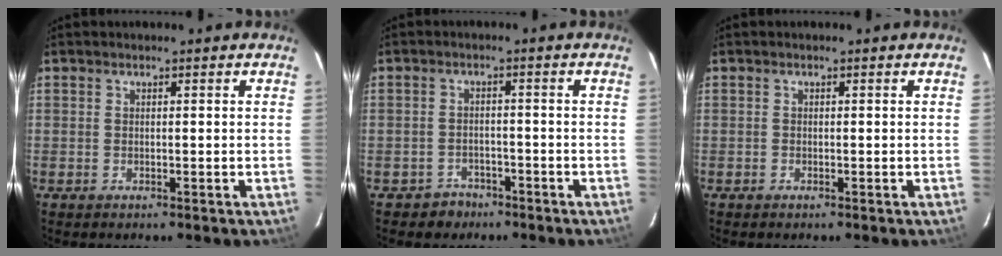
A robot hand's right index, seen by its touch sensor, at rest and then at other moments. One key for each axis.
{"total": 3.8, "fx": -2.7, "fy": 2.6, "fz": 0.0, "tx": -0.010, "ty": 0.015, "tz": -0.038}
{"total": 0.0}